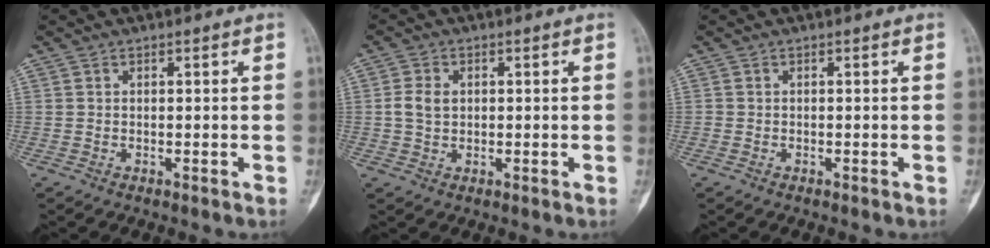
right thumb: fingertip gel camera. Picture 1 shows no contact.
{"total": 3.7, "force": [0.4, 2.9, 2.4], "torque": [-0.043, 0.005, 0.006]}
{"total": 0.0}